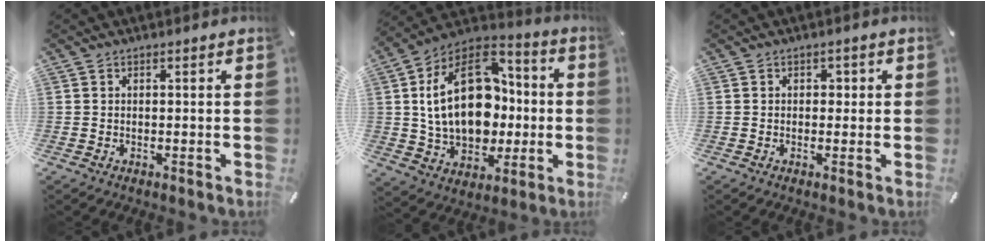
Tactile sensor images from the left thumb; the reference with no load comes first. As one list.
[{"total": 24.0, "force": [1.9, 16.9, 16.9], "torque": [-0.317, 0.012, 0.040]}, {"total": 1.4, "force": [0.0, 1.2, 0.6], "torque": [-0.006, 0.004, -0.006]}]